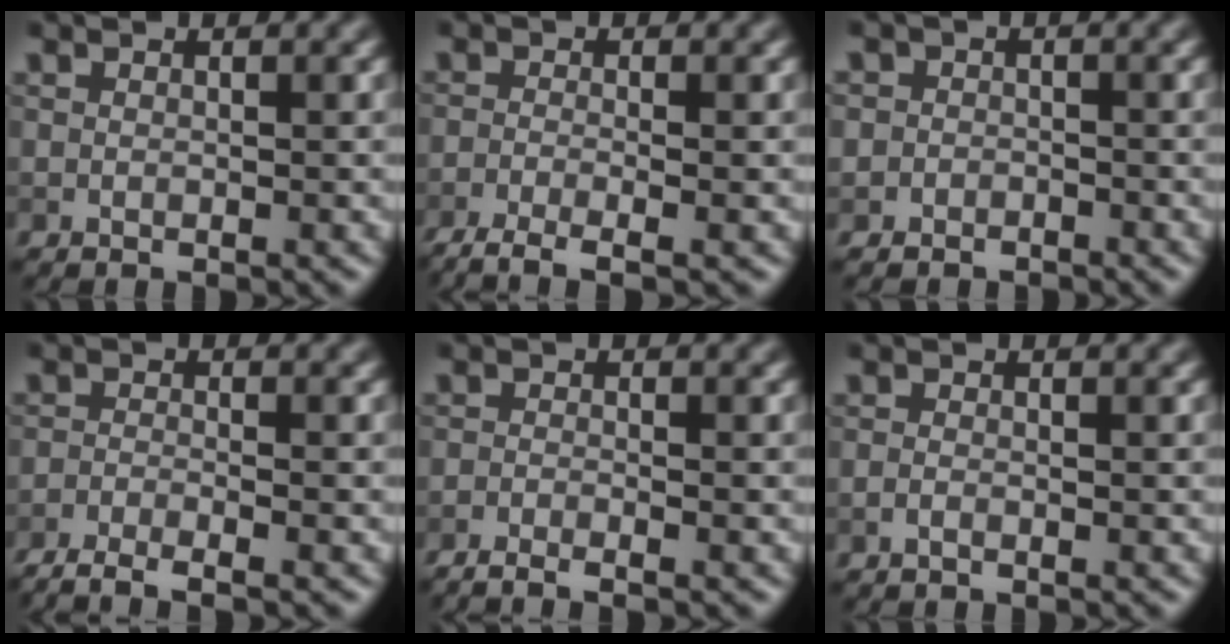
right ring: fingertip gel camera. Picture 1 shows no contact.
{"total": 4.0, "force": [-2.6, 1.1, 2.9], "torque": [-0.049, -0.009, -0.055]}
{"total": 1.5, "force": [-0.8, 1.2, -0.2], "torque": [0.030, 0.004, -0.025]}
{"total": 4.2, "force": [-3.2, 0.8, 2.6], "torque": [-0.047, -0.009, -0.067]}
{"total": 2.8, "force": [-2.0, 0.6, 1.9], "torque": [-0.032, -0.001, -0.038]}
{"total": 0.6, "force": [-0.4, 0.2, 0.5], "torque": [-0.010, -0.002, -0.009]}